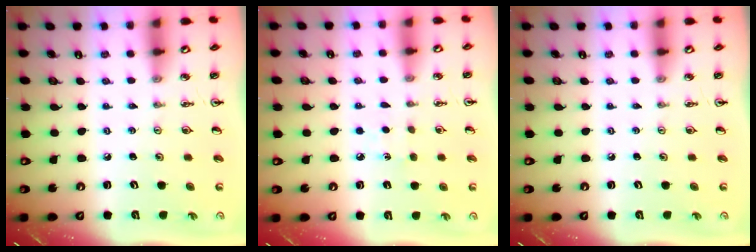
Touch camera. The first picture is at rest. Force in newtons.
{"total": 5.4, "press": 5.4, "slide": 0.6}
{"total": 0.0}